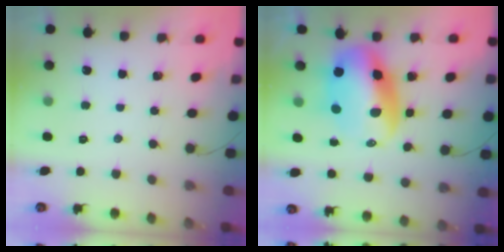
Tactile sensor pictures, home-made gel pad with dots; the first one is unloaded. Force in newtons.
{"total": 13.4, "press": 13.0, "slide": 3.4}